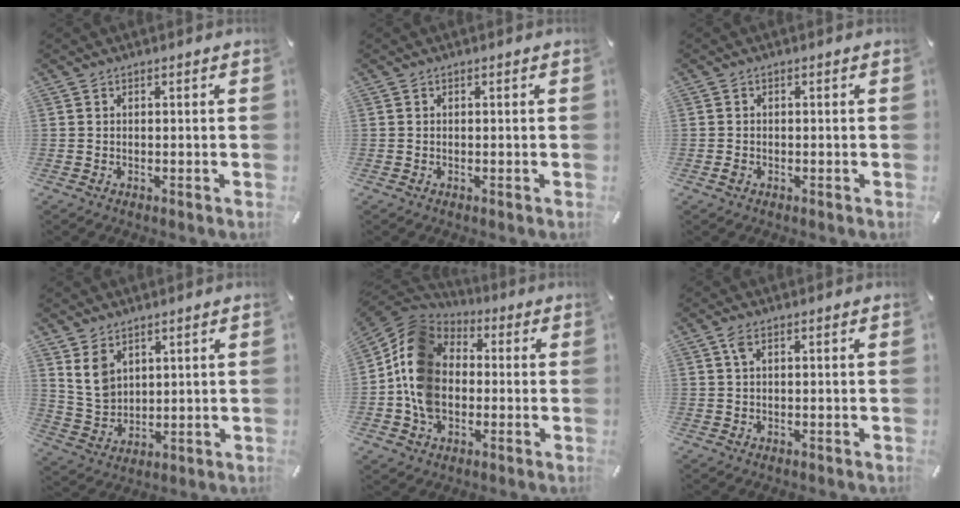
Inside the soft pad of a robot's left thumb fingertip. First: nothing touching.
{"total": 0.0}
{"total": 1.1, "force": [-0.4, 0.8, 0.6], "torque": [-0.011, 0.003, -0.008]}
{"total": 6.9, "force": [3.7, 5.1, 2.8], "torque": [-0.083, -0.008, 0.070]}
{"total": 13.7, "force": [-2.3, 11.3, 7.4], "torque": [-0.167, 0.030, -0.043]}
{"total": 2.0, "force": [0.7, 0.5, 1.8], "torque": [-0.039, 0.004, 0.011]}